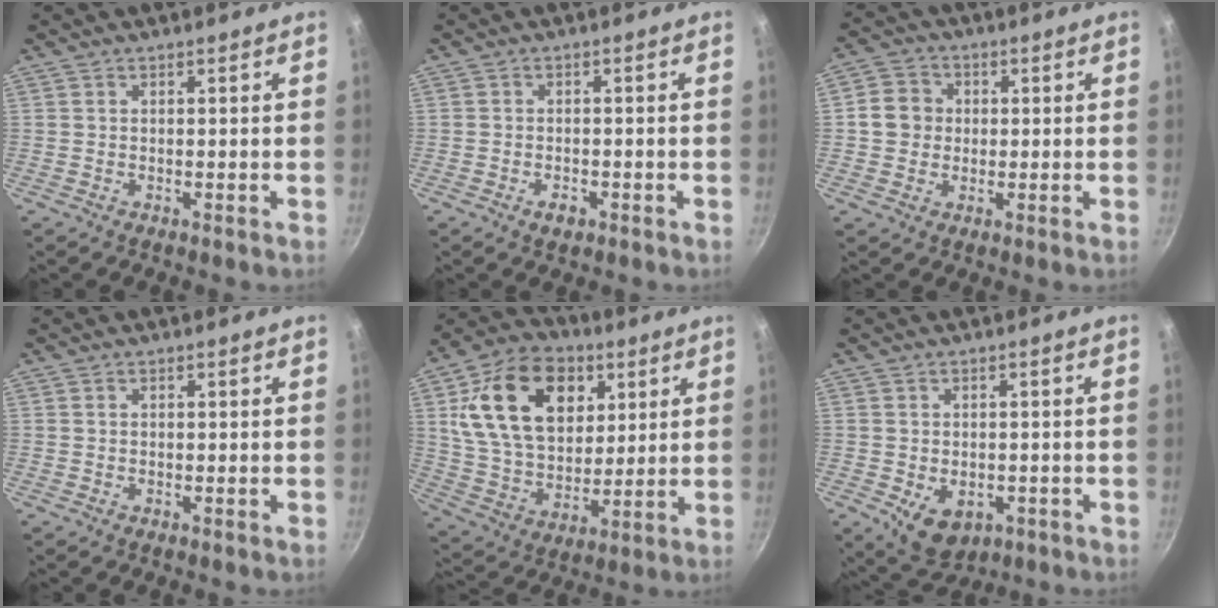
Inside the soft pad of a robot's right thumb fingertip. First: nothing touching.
{"total": 2.5, "force": [-1.3, 1.5, 1.4], "torque": [-0.022, 0.010, -0.021]}
{"total": 6.2, "force": [0.4, 5.7, 2.5], "torque": [-0.018, 0.008, -0.006]}
{"total": 0.6, "force": [0.2, 0.5, 0.3], "torque": [-0.004, 0.003, 0.004]}
{"total": 22.8, "force": [7.7, 15.6, 14.8], "torque": [-0.236, -0.013, 0.134]}
{"total": 7.1, "force": [-1.9, 5.1, 4.6], "torque": [-0.050, -0.004, -0.013]}